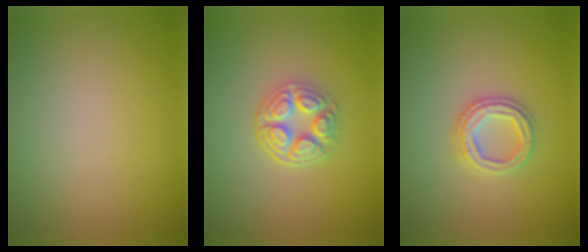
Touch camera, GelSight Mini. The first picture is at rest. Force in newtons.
{"total": 4.1, "press": 3.4, "slide": 2.3}
{"total": 2.4, "press": 2.4, "slide": 0.4}